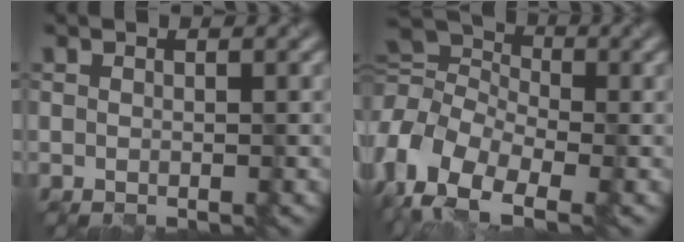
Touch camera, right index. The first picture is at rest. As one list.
[{"total": 11.6, "force": [-3.8, 7.9, 7.6], "torque": [-0.191, 0.003, -0.069]}]